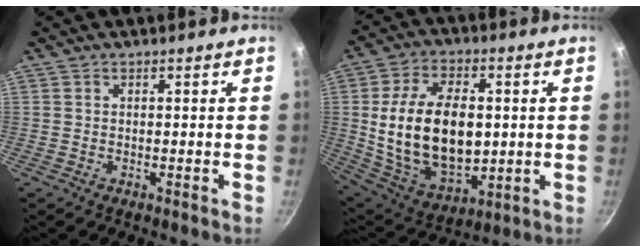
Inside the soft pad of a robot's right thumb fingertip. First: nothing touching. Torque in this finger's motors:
{"motor_torque": [-0.74, 1.93, 1.17, 0.96, 0.46]}